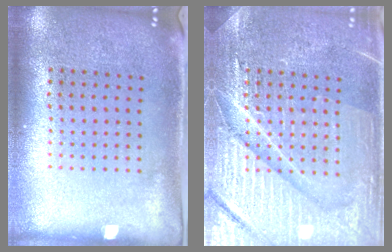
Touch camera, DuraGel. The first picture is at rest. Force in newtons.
{"total": 7.5, "press": 7.4, "slide": 1.0}